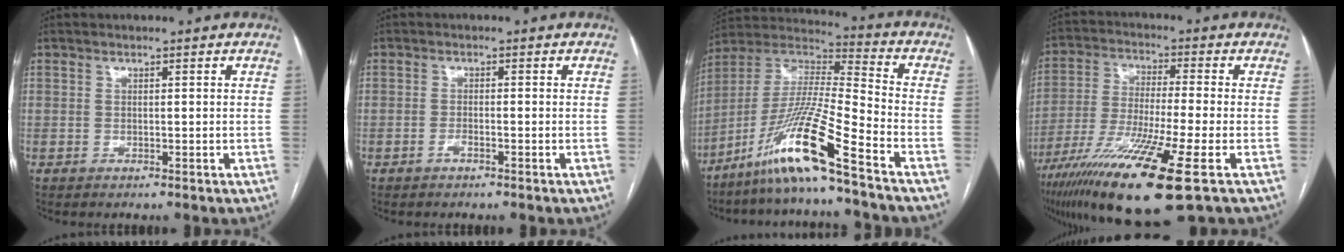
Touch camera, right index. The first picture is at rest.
{"total": 1.0, "force": [-0.7, 0.1, 0.8], "torque": [-0.015, 0.001, -0.013]}
{"total": 15.8, "force": [-10.0, -1.3, 12.2], "torque": [-0.255, -0.016, -0.188]}
{"total": 17.5, "force": [-9.3, 0.2, 14.8], "torque": [-0.287, -0.048, -0.168]}